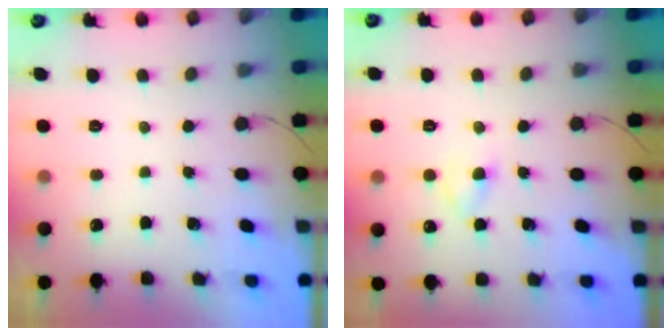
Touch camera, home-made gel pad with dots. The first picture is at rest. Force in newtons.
{"total": 2.4, "press": 2.1, "slide": 1.0}